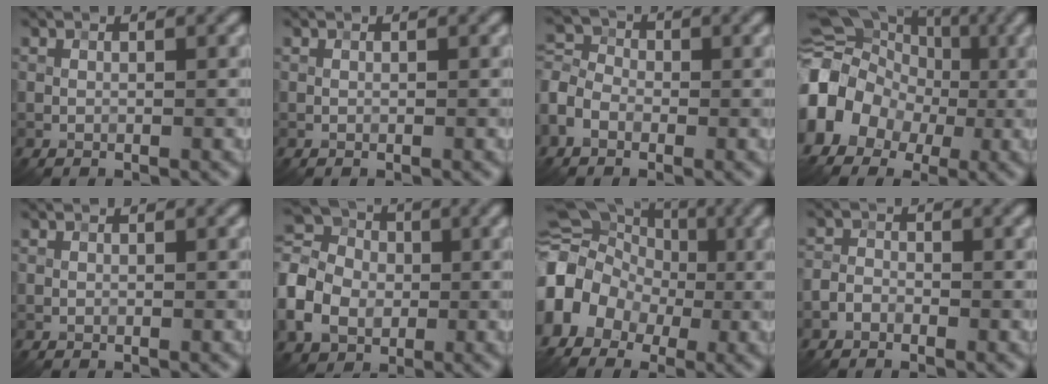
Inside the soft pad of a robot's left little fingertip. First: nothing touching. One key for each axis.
{"total": 0.0}
{"total": 3.9, "fx": -1.5, "fy": 3.0, "fz": 2.1, "tx": -0.052, "ty": 0.008, "tz": -0.041}
{"total": 8.8, "fx": -1.1, "fy": 7.9, "fz": 3.8, "tx": -0.060, "ty": 0.014, "tz": -0.046}
{"total": 0.0}
{"total": 8.4, "fx": -1.7, "fy": 6.8, "fz": 4.6, "tx": -0.132, "ty": -0.001, "tz": -0.038}
{"total": 7.8, "fx": -1.3, "fy": 7.0, "fz": 3.1, "tx": -0.049, "ty": 0.013, "tz": -0.053}
{"total": 1.4, "fx": -0.9, "fy": 1.0, "fz": 0.5, "tx": -0.006, "ty": 0.005, "tz": -0.022}